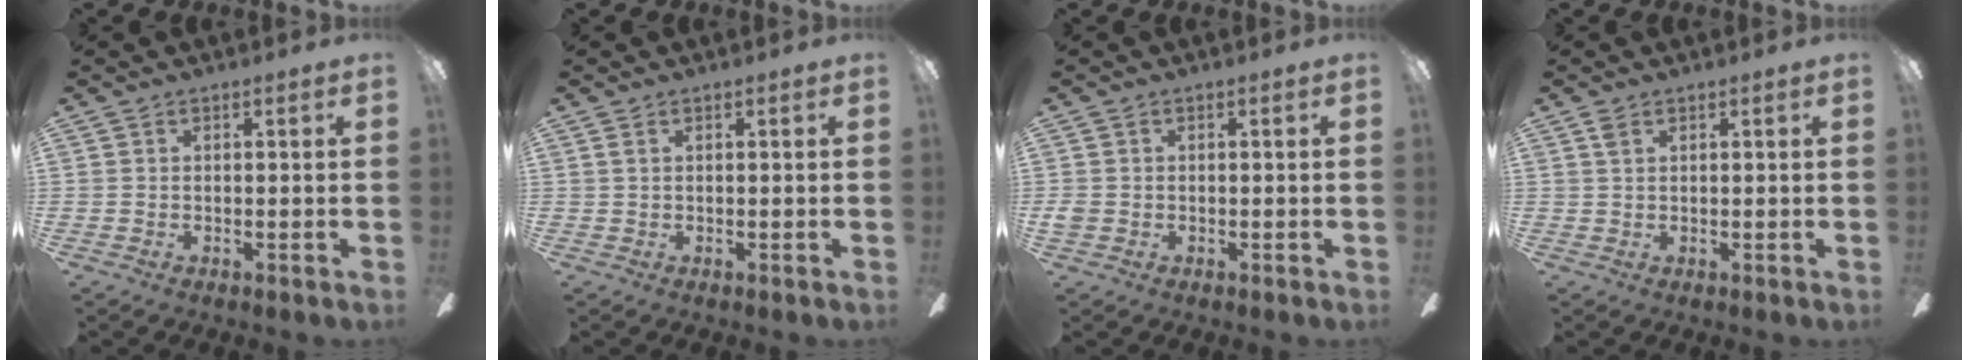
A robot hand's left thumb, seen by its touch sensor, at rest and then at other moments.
{"total": 0.8, "force": [0.3, 0.4, 0.6], "torque": [-0.012, 0.006, 0.003]}
{"total": 1.8, "force": [-0.6, 1.5, 0.7], "torque": [-0.011, 0.003, -0.011]}
{"total": 1.3, "force": [0.8, 0.7, 0.7], "torque": [-0.018, 0.002, 0.015]}